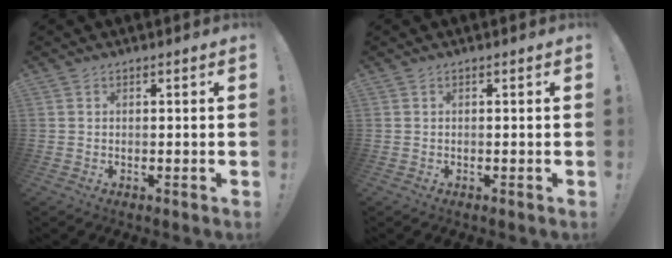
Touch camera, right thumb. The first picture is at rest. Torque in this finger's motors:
{"motor_torque": [0.03, 0.05, -0.23, 0.20, 0.00]}